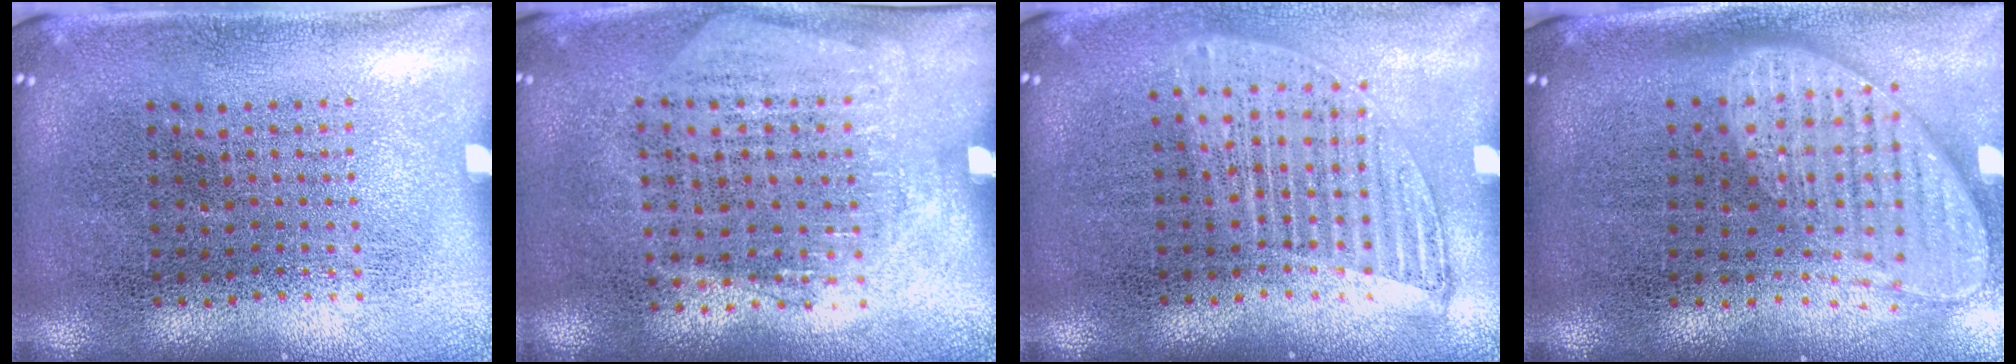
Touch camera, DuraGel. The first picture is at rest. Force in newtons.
{"total": 1.3, "press": 1.1, "slide": 0.6}
{"total": 1.3, "press": 1.1, "slide": 0.6}
{"total": 2.0, "press": 1.6, "slide": 1.2}